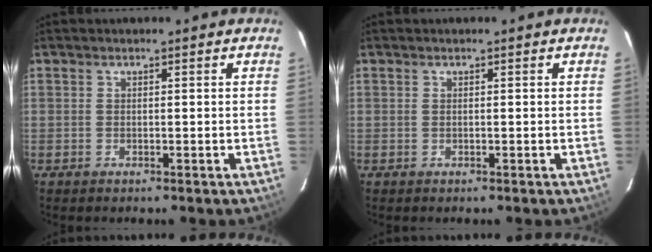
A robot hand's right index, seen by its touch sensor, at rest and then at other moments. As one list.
[{"total": 0.0}]